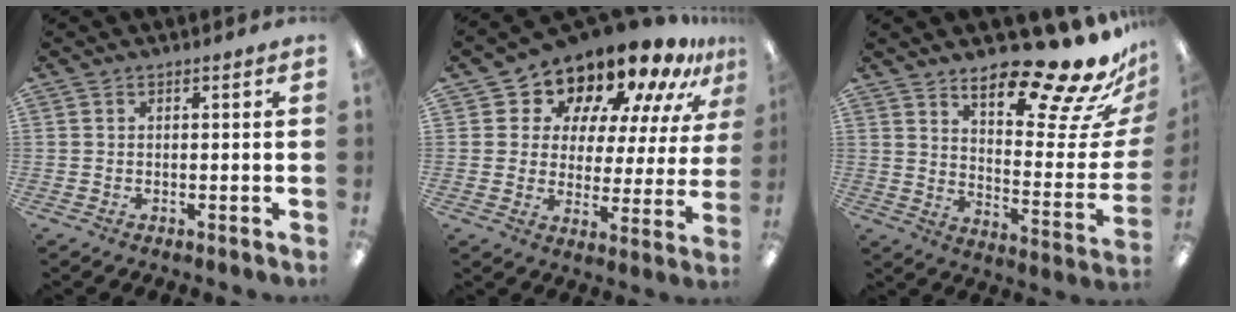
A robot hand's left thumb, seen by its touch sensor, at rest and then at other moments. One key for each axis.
{"total": 13.5, "fx": 12.2, "fy": 4.7, "fz": 3.3, "tx": -0.066, "ty": -0.117, "tz": 0.205}
{"total": 19.7, "fx": 16.0, "fy": 3.2, "fz": 11.1, "tx": -0.153, "ty": -0.135, "tz": 0.254}